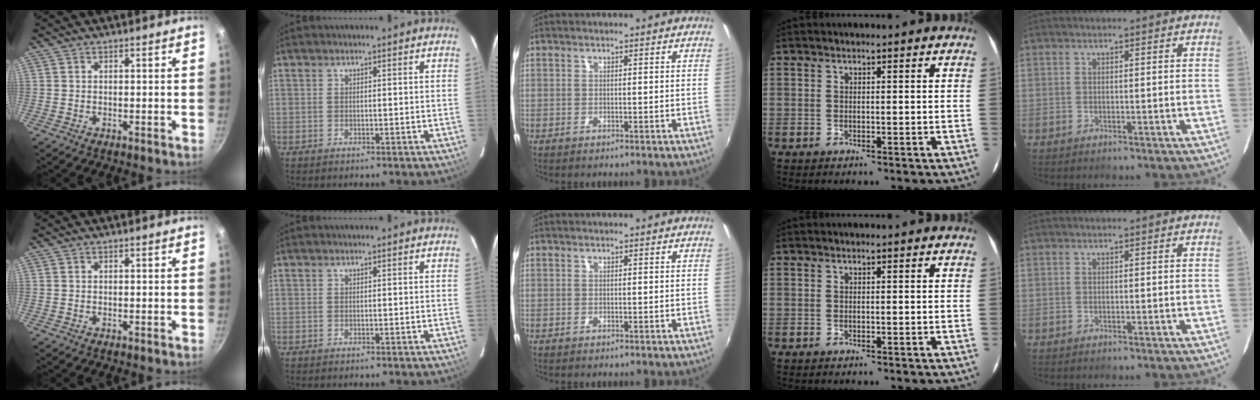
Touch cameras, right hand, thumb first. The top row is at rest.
{}